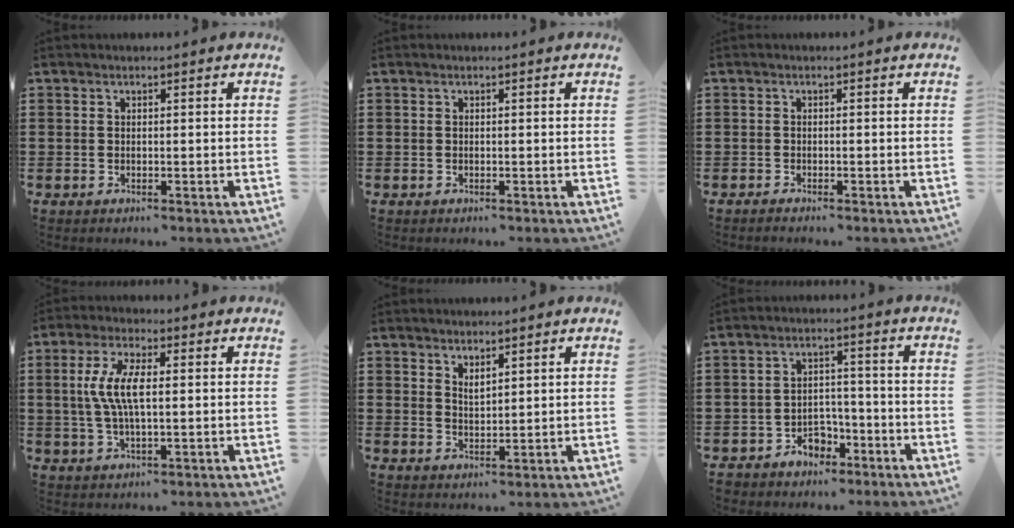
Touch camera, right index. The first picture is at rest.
{"total": 0.0}
{"total": 0.7, "force": [-0.7, 0.0, 0.1], "torque": [-0.004, -0.001, -0.014]}
{"total": 7.0, "force": [0.5, 2.3, 6.6], "torque": [-0.145, 0.000, 0.000]}
{"total": 1.7, "force": [1.6, 0.4, 0.5], "torque": [-0.012, 0.002, 0.029]}
{"total": 4.2, "force": [-3.1, 2.6, 1.1], "torque": [-0.023, 0.012, -0.061]}